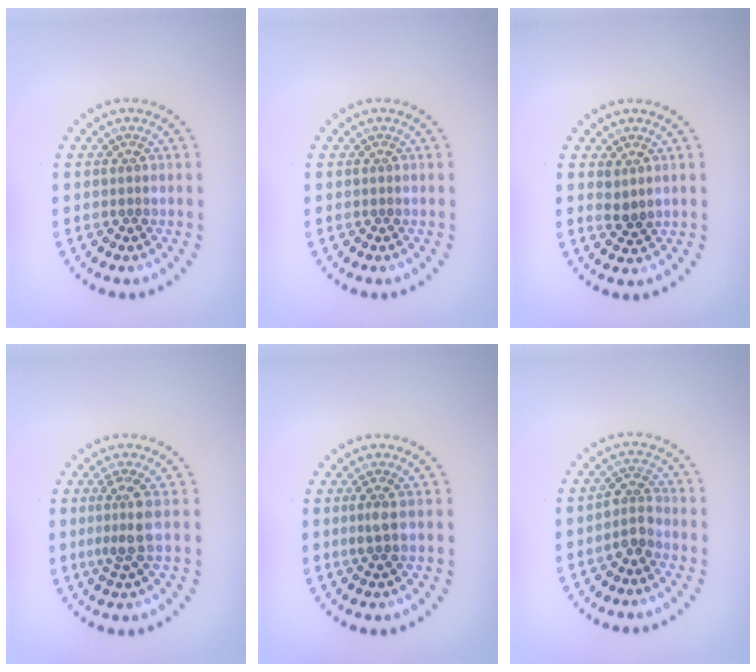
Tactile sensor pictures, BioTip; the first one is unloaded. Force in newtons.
{"total": 0.0}
{"total": 1.3, "press": 1.1, "slide": 0.6}
{"total": 2.6, "press": 1.9, "slide": 1.7}
{"total": 1.6, "press": 1.3, "slide": 1.0}
{"total": 2.2, "press": 1.9, "slide": 1.1}